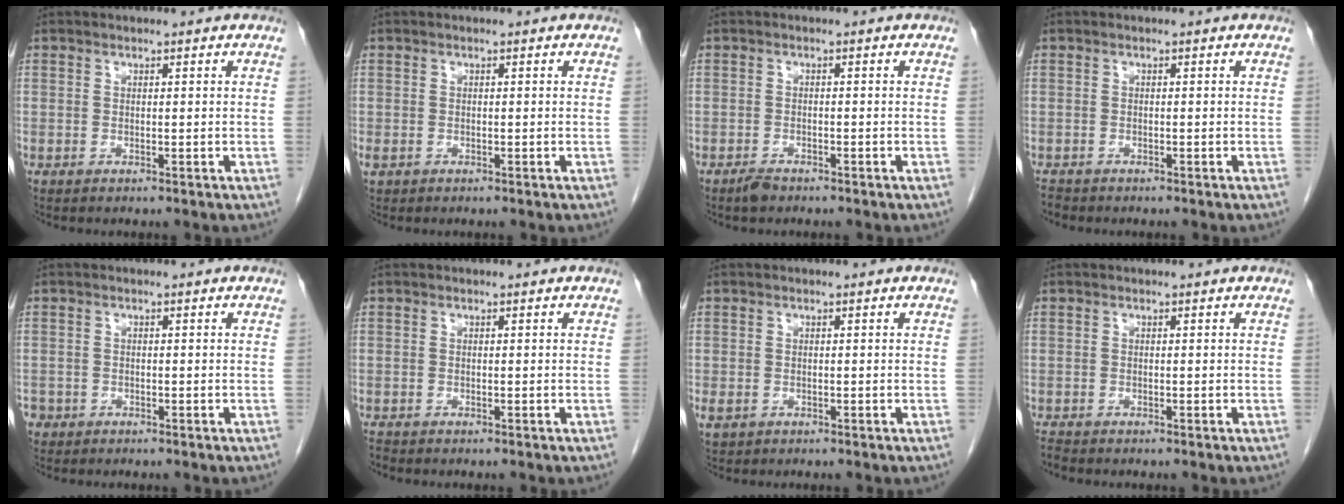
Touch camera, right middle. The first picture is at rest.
{"total": 0.8, "force": [-0.3, 0.6, 0.3], "torque": [-0.010, 0.002, -0.003]}
{"total": 1.5, "force": [-1.2, 0.6, 0.6], "torque": [-0.012, -0.002, -0.016]}
{"total": 1.2, "force": [-1.1, 0.4, 0.0], "torque": [-0.008, -0.003, -0.020]}
{"total": 2.0, "force": [-1.3, 1.5, 0.3], "torque": [-0.009, 0.004, -0.025]}
{"total": 0.5, "force": [-0.5, 0.0, 0.0], "torque": [-0.008, -0.004, -0.013]}
{"total": 1.4, "force": [-0.6, 1.1, 0.7], "torque": [-0.018, 0.001, -0.004]}
{"total": 0.9, "force": [-0.9, 0.0, 0.0], "torque": [-0.010, -0.006, -0.018]}